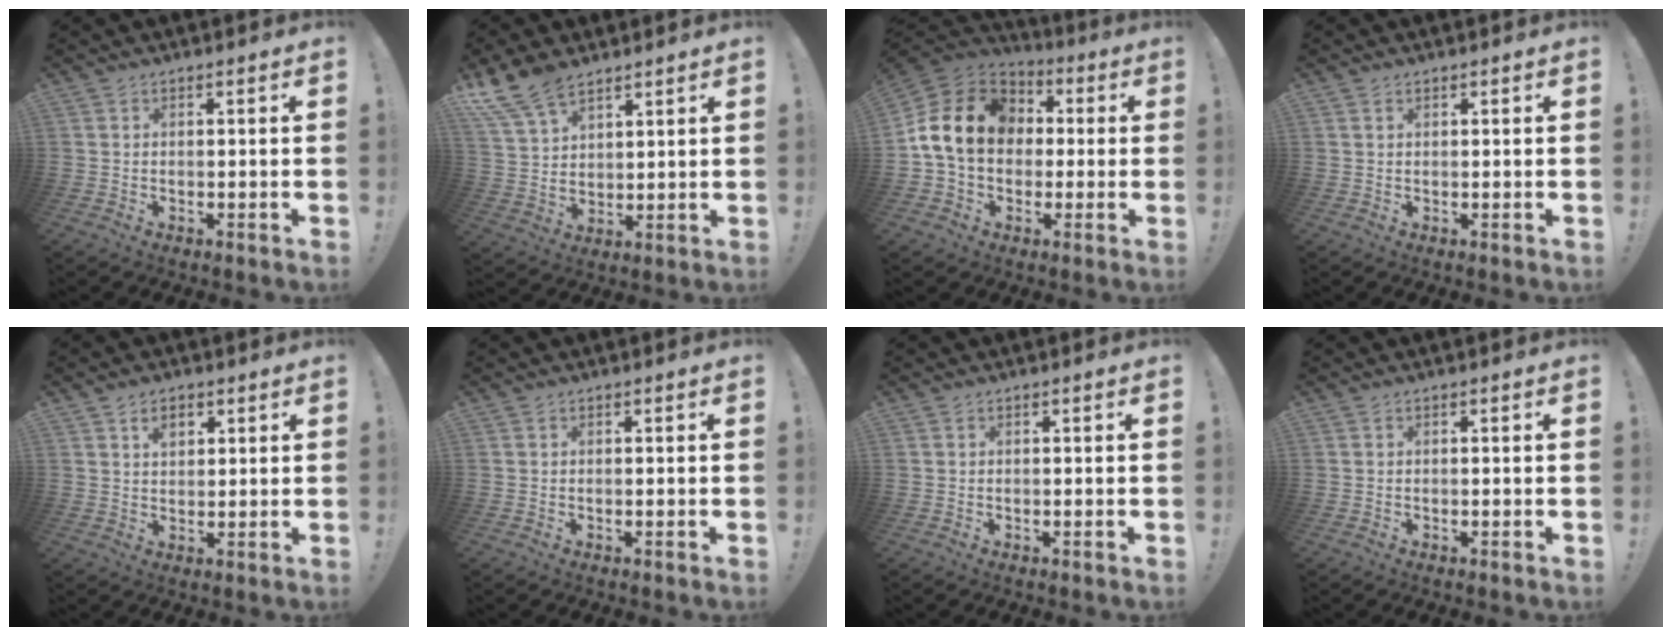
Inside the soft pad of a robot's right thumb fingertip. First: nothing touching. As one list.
[{"total": 12.2, "force": [9.1, 6.2, 5.4], "torque": [-0.109, -0.045, 0.177]}, {"total": 17.5, "force": [2.2, 13.5, 10.9], "torque": [-0.186, 0.014, 0.045]}, {"total": 0.6, "force": [0.5, 0.3, 0.2], "torque": [0.000, -0.002, 0.009]}, {"total": 4.1, "force": [2.2, 2.7, 2.1], "torque": [-0.023, -0.008, 0.036]}, {"total": 0.0}, {"total": 0.0}, {"total": 0.0}]